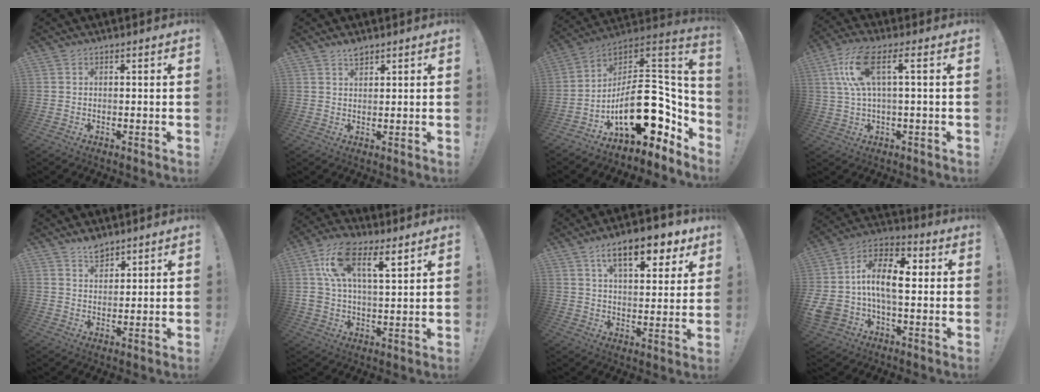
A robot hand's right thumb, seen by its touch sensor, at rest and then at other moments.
{"total": 2.4, "force": [2.0, 0.9, 1.1], "torque": [-0.011, -0.010, 0.034]}
{"total": 22.3, "force": [-5.2, 11.8, 18.2], "torque": [-0.274, 0.006, -0.074]}
{"total": 11.9, "force": [2.6, 3.7, 11.0], "torque": [-0.228, -0.001, 0.041]}
{"total": 4.7, "force": [3.9, 2.1, 1.4], "torque": [-0.019, -0.023, 0.070]}
{"total": 14.6, "force": [7.4, 6.1, 11.0], "torque": [-0.200, -0.016, 0.130]}
{"total": 14.5, "force": [8.1, 5.6, 10.7], "torque": [-0.158, -0.033, 0.132]}
{"total": 15.9, "force": [0.0, 9.9, 12.4], "torque": [-0.227, 0.016, 0.003]}